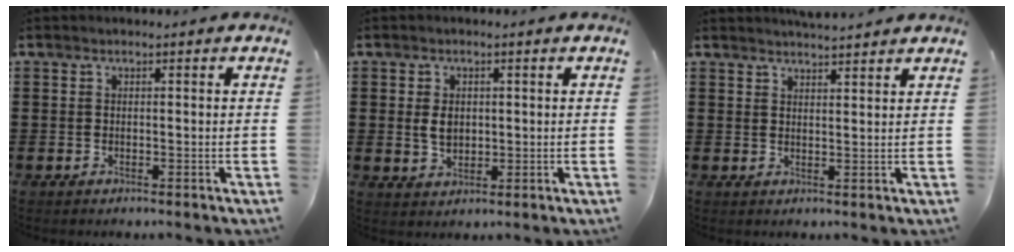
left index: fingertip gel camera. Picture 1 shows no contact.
{"total": 3.4, "force": [0.5, 2.2, 2.5], "torque": [-0.061, 0.004, 0.007]}
{"total": 2.7, "force": [2.7, 0.0, 0.3], "torque": [-0.013, -0.004, 0.052]}